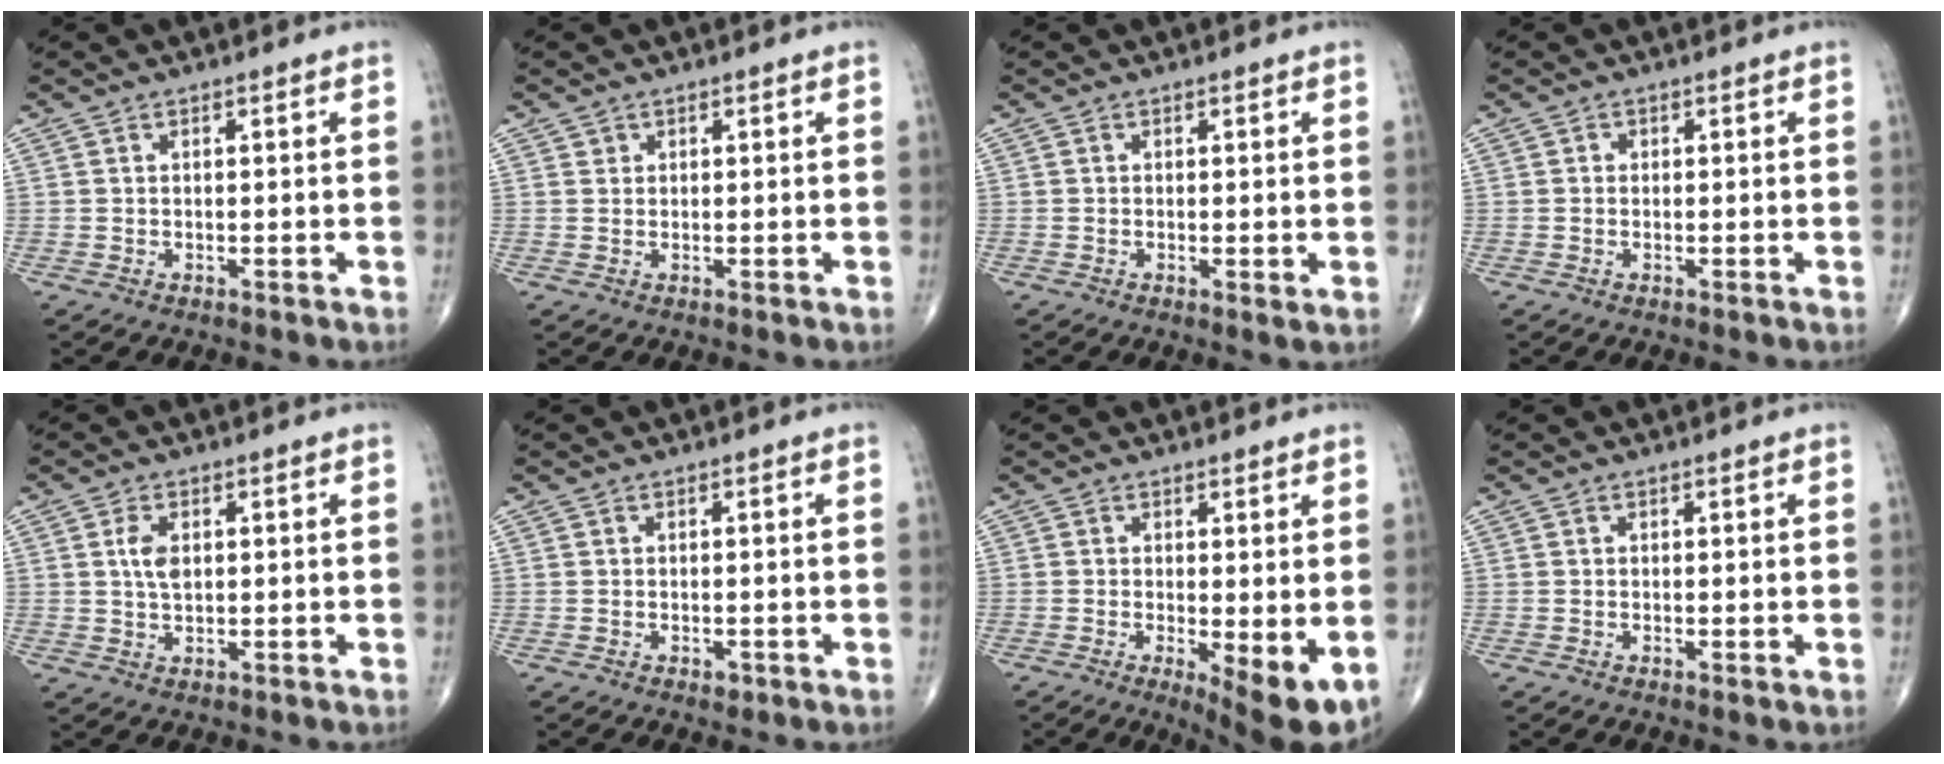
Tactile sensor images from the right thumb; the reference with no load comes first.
{"total": 0.8, "force": [0.4, 0.7, 0.0], "torque": [0.010, -0.001, 0.004]}
{"total": 1.3, "force": [0.0, 0.4, 1.2], "torque": [-0.022, -0.007, -0.003]}
{"total": 0.5, "force": [0.0, 0.5, 0.2], "torque": [0.002, 0.002, 0.000]}
{"total": 3.8, "force": [0.9, 2.2, 3.0], "torque": [-0.056, -0.002, 0.017]}
{"total": 1.2, "force": [-0.5, 0.7, 0.7], "torque": [-0.009, -0.001, -0.005]}
{"total": 8.0, "force": [-1.6, 2.4, 7.5], "torque": [-0.110, -0.023, -0.021]}
{"total": 0.5, "force": [0.0, 0.2, 0.5], "torque": [-0.011, -0.004, -0.003]}